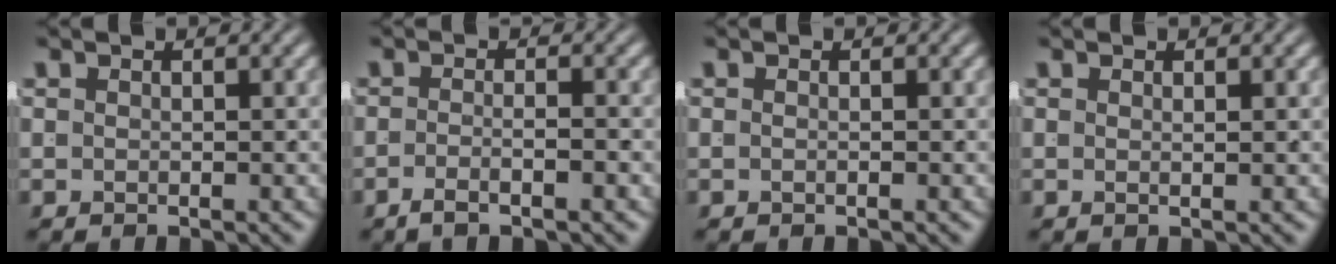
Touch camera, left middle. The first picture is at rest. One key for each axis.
{"total": 2.3, "fx": -1.8, "fy": -0.2, "fz": 1.4, "tx": -0.023, "ty": -0.004, "tz": -0.031}
{"total": 0.6, "fx": -0.4, "fy": -0.3, "fz": 0.3, "tx": -0.007, "ty": 0.000, "tz": -0.007}
{"total": 0.8, "fx": 0.1, "fy": -0.7, "fz": 0.4, "tx": -0.005, "ty": -0.007, "tz": 0.004}